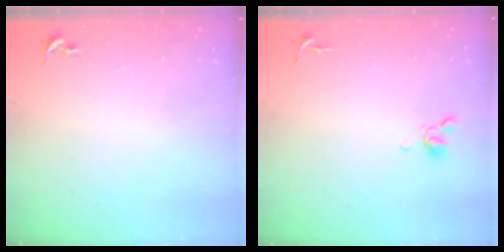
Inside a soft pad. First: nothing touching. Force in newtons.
{"total": 6.0, "press": 5.9, "slide": 1.2}